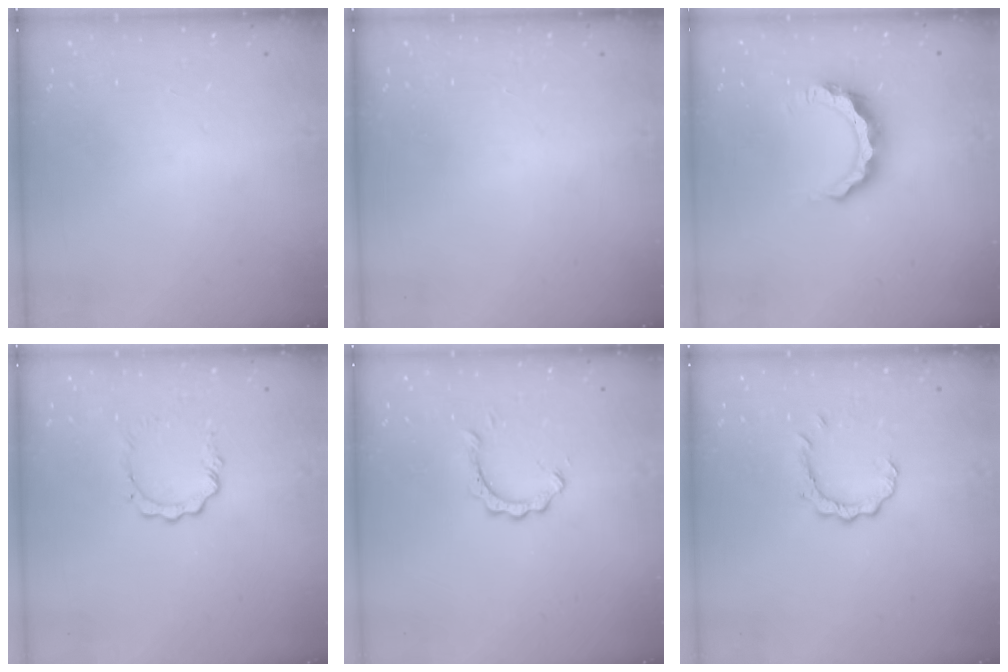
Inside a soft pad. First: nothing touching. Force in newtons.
{"total": 0.0}
{"total": 7.7, "press": 7.7, "slide": 0.5}
{"total": 3.9, "press": 3.9, "slide": 0.5}
{"total": 2.8, "press": 2.7, "slide": 0.3}
{"total": 3.8, "press": 3.8, "slide": 0.2}